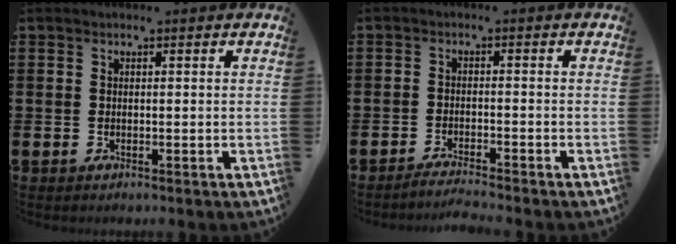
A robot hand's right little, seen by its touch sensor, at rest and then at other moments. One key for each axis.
{"total": 2.0, "fx": -1.9, "fy": -0.2, "fz": 0.5, "tx": -0.008, "ty": 0.003, "tz": -0.036}